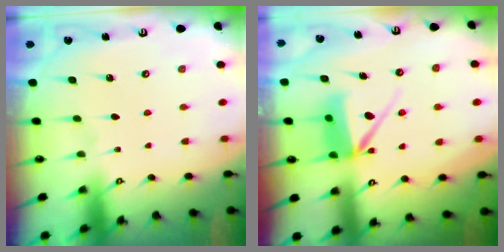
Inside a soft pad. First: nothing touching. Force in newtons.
{"total": 9.9, "press": 9.9, "slide": 0.7}